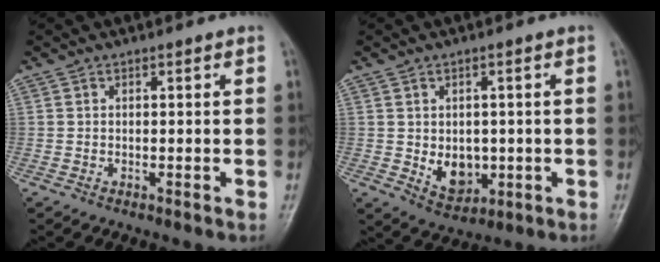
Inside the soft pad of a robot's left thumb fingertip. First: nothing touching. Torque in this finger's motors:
{"motor_torque": [0.96, 1.02, 0.47, -0.15, 0.06]}